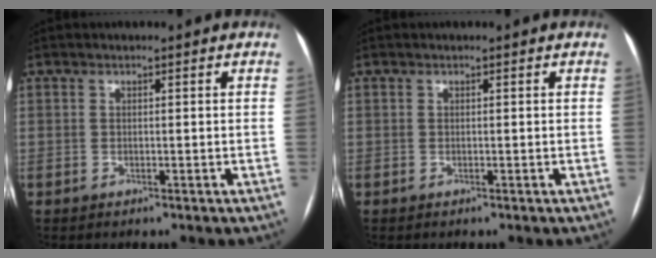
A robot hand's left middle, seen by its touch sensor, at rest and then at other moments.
{"total": 0.0}